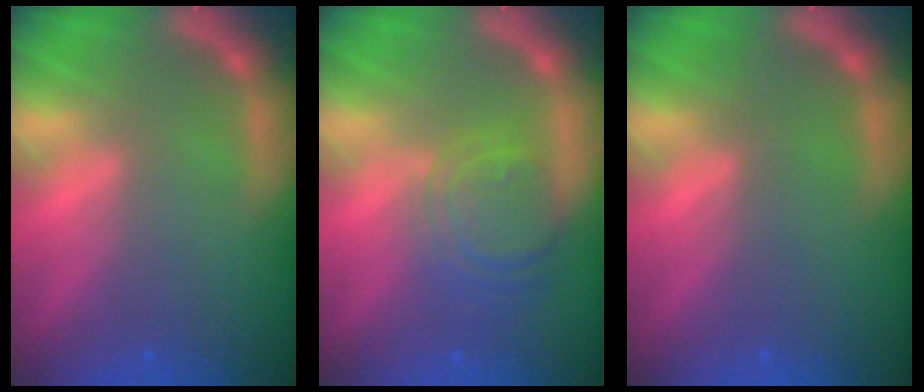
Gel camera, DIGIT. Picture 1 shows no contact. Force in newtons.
{"total": 5.6}
{"total": 0.0}